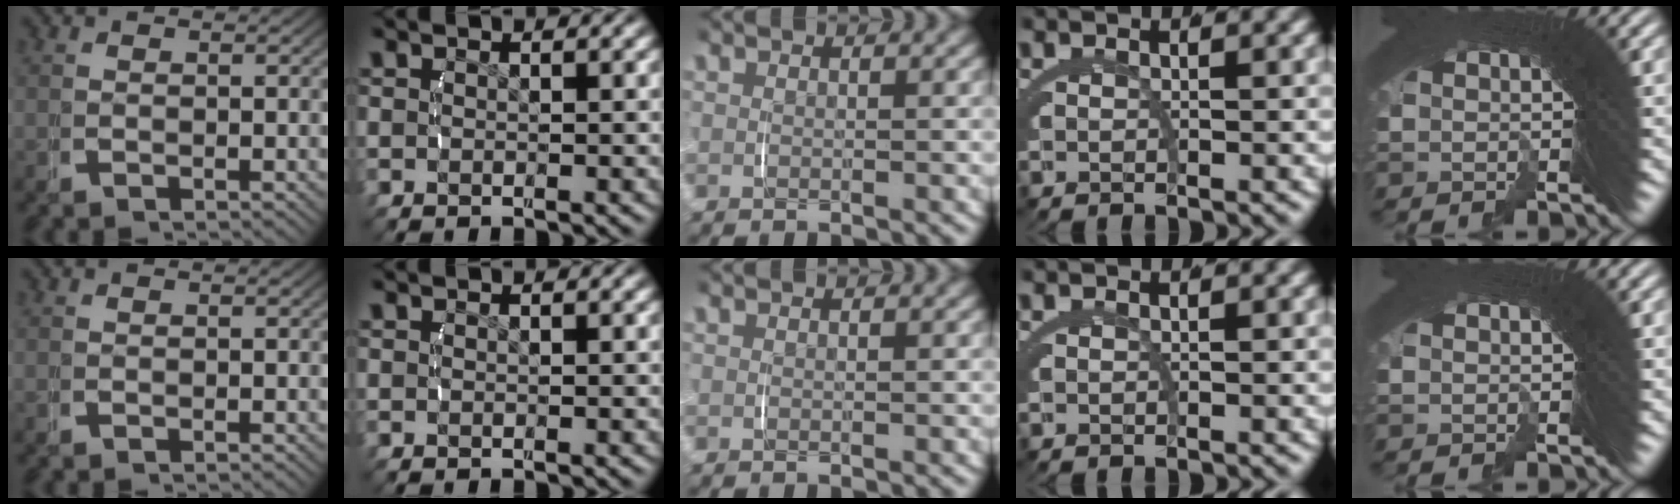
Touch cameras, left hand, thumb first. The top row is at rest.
{}